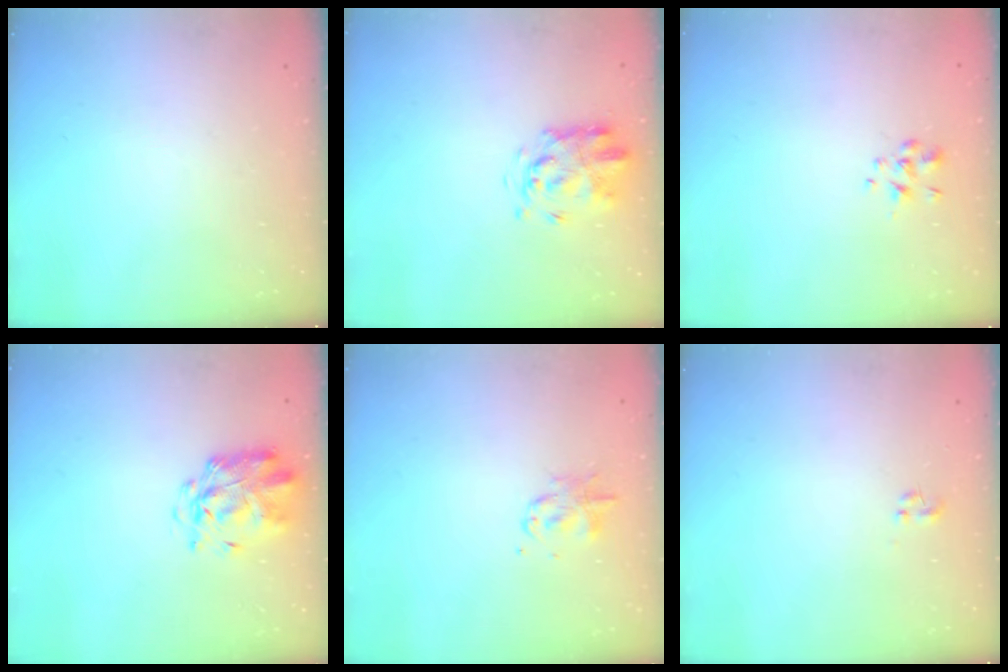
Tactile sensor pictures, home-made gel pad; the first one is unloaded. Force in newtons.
{"total": 3.6, "press": 3.5, "slide": 1.0}
{"total": 1.6, "press": 1.4, "slide": 0.7}
{"total": 2.9, "press": 2.8, "slide": 0.7}
{"total": 2.4, "press": 2.4, "slide": 0.3}
{"total": 0.0}